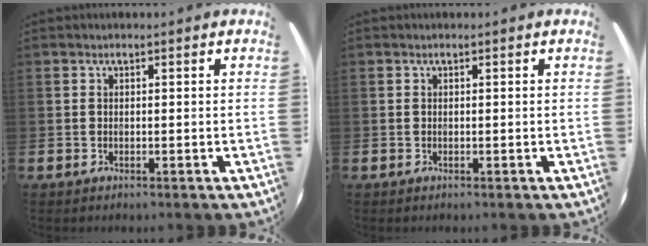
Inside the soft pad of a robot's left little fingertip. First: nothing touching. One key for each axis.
{"total": 0.0}